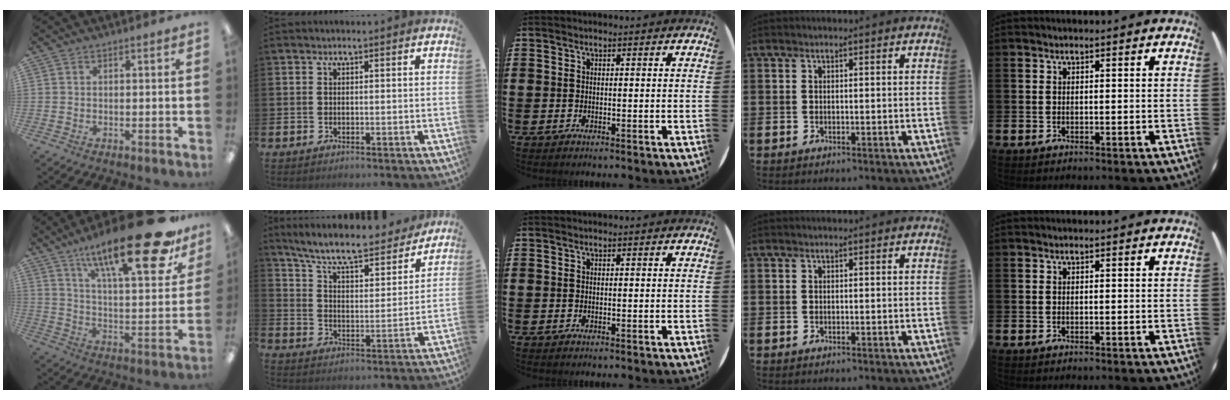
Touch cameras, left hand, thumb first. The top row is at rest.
{"thumb": {"total": 27.2, "force": [17.8, 7.9, 19.1], "torque": [-0.286, -0.110, 0.281]}, "index": {"total": 9.0, "force": [8.0, 1.5, 3.7], "torque": [-0.102, -0.054, 0.134]}}